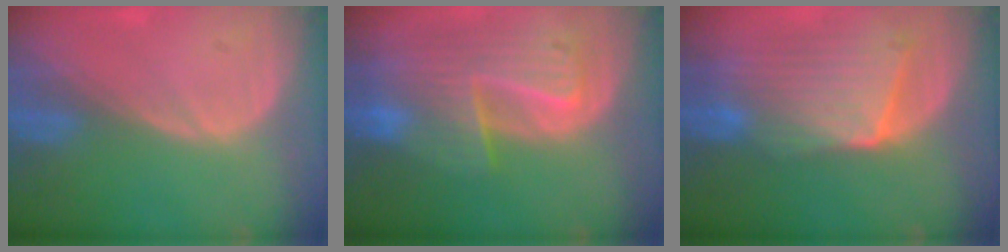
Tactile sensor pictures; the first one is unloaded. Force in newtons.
{"total": 10.0, "press": 8.7, "slide": 4.9}
{"total": 9.2, "press": 8.5, "slide": 3.7}